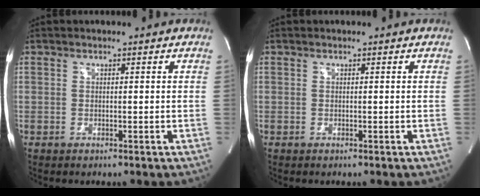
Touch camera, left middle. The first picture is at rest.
{"total": 0.0}